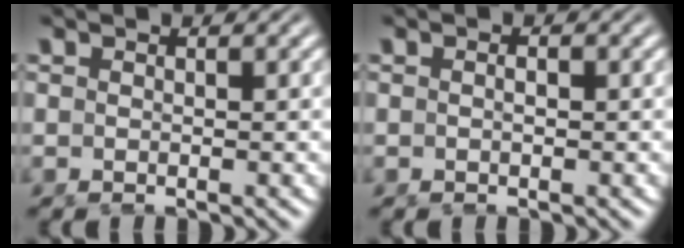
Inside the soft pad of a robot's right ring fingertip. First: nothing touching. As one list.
[{"total": 0.7, "force": [-0.3, 0.0, 0.6], "torque": [-0.009, -0.003, -0.002]}]